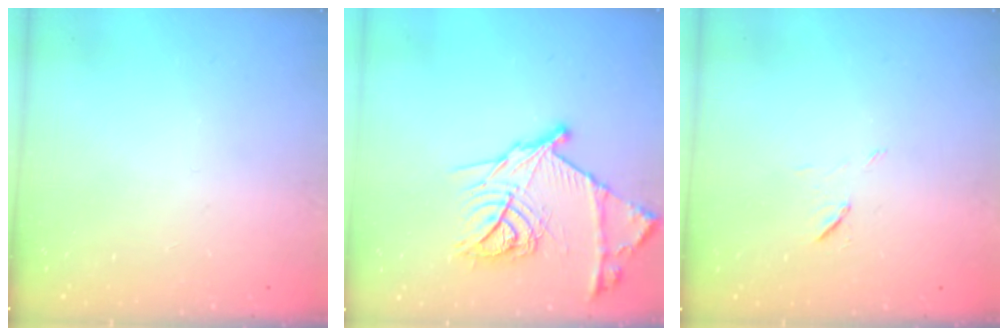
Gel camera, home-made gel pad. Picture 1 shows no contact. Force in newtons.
{"total": 19.6, "press": 19.5, "slide": 1.5}
{"total": 6.6, "press": 6.3, "slide": 2.0}